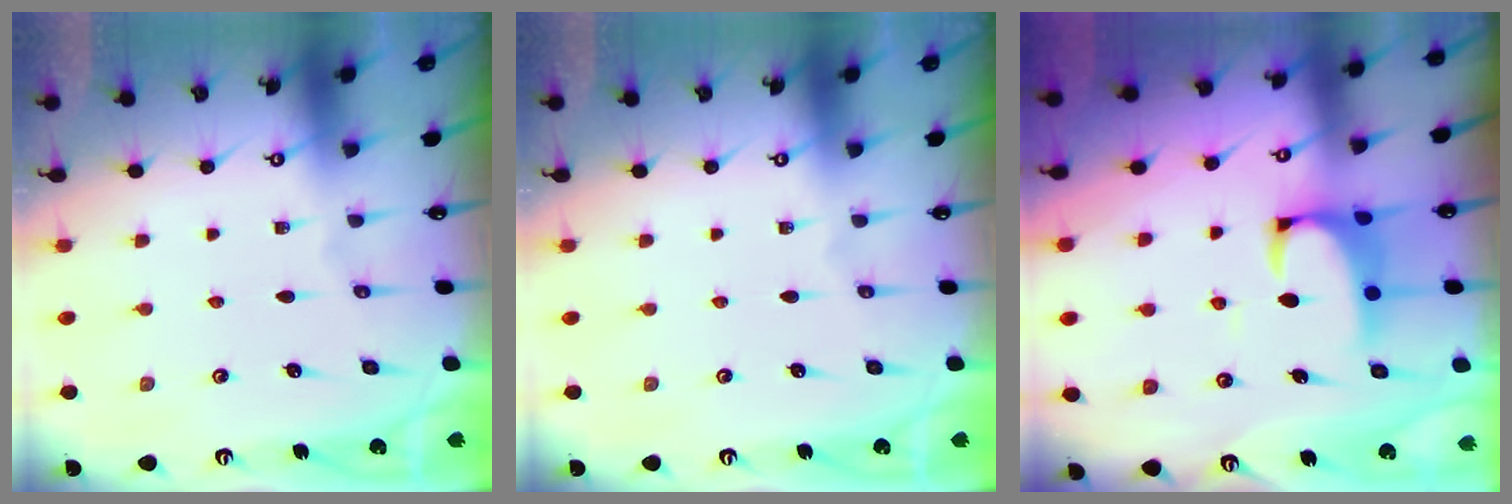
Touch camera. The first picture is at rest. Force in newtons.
{"total": 0.0}
{"total": 2.3, "press": 2.1, "slide": 0.9}